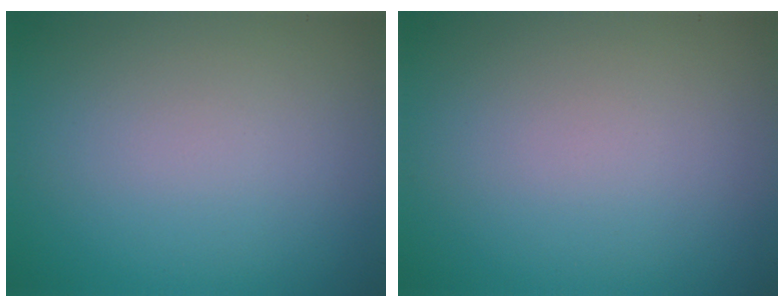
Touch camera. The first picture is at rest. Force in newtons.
{"total": 0.0}